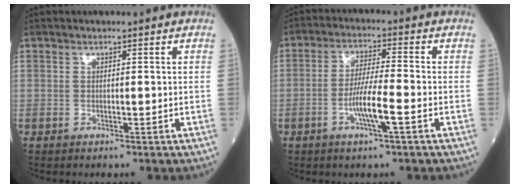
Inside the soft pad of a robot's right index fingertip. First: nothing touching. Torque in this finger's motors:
{"motor_torque": [0.92, -0.41, 0.50, 0.14]}